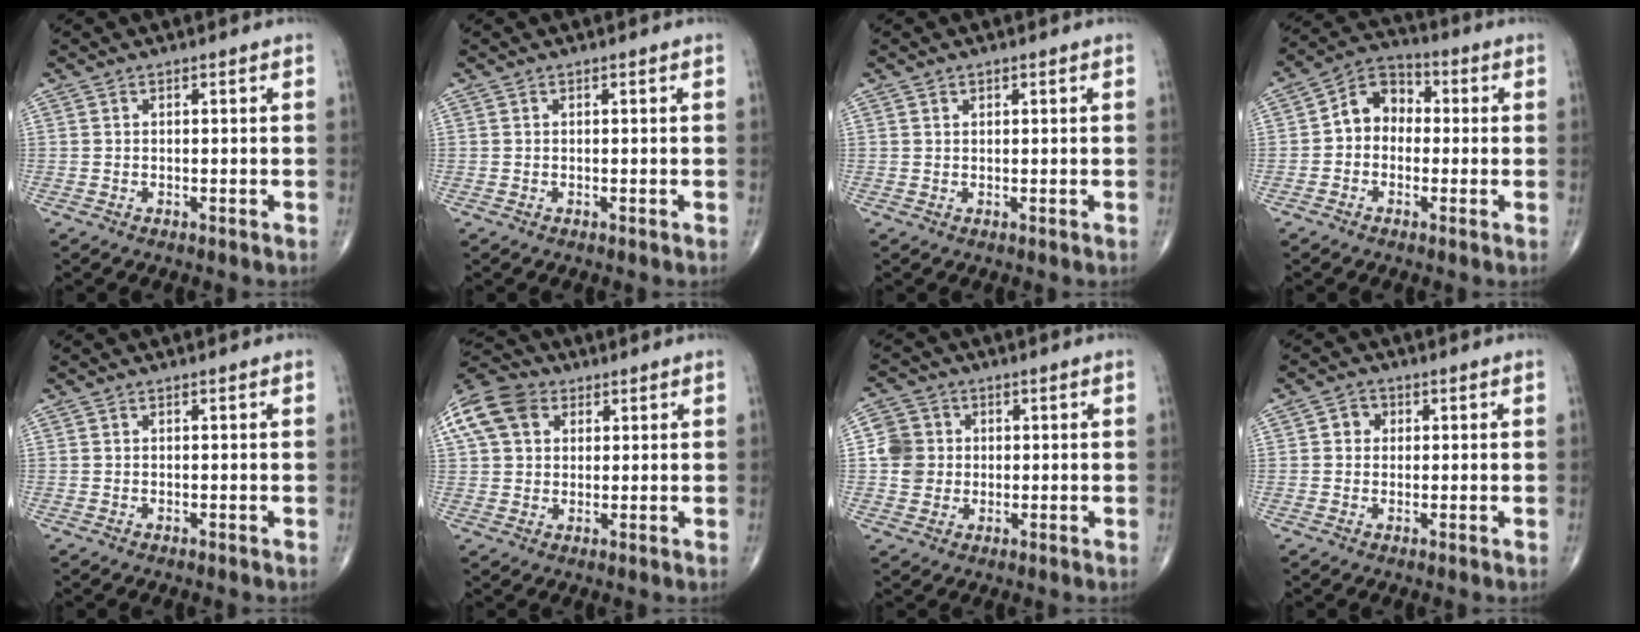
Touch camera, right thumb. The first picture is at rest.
{"total": 0.0}
{"total": 0.8, "force": [0.5, 0.6, 0.3], "torque": [0.000, -0.003, 0.007]}
{"total": 8.0, "force": [-0.2, 6.4, 4.8], "torque": [-0.051, 0.032, -0.021]}
{"total": 0.0}
{"total": 12.4, "force": [4.6, 9.2, 6.9], "torque": [-0.138, 0.019, 0.075]}
{"total": 6.4, "force": [0.3, 6.1, 2.0], "torque": [-0.015, 0.006, 0.000]}
{"total": 2.7, "force": [0.5, 2.5, 1.0], "torque": [0.000, 0.004, 0.002]}